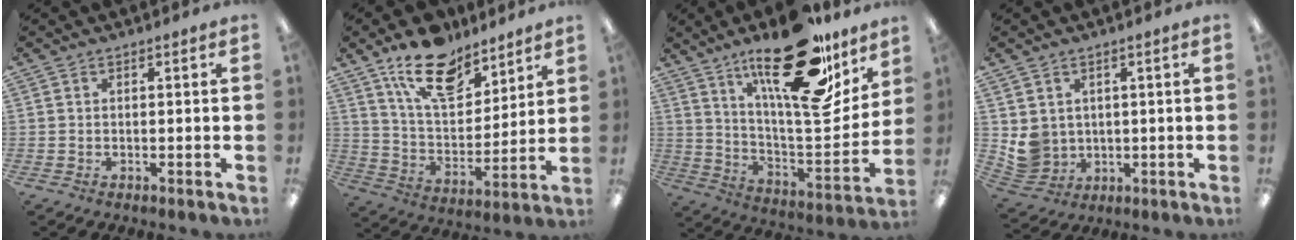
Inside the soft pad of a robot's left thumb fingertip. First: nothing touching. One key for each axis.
{"total": 17.5, "fx": 12.3, "fy": 8.7, "fz": 8.9, "tx": -0.146, "ty": -0.066, "tz": 0.221}
{"total": 26.2, "fx": 17.5, "fy": 8.9, "fz": 17.3, "tx": -0.242, "ty": -0.114, "tz": 0.287}
{"total": 6.1, "fx": 2.1, "fy": 5.7, "fz": 0.9, "tx": -0.035, "ty": -0.008, "tz": 0.050}